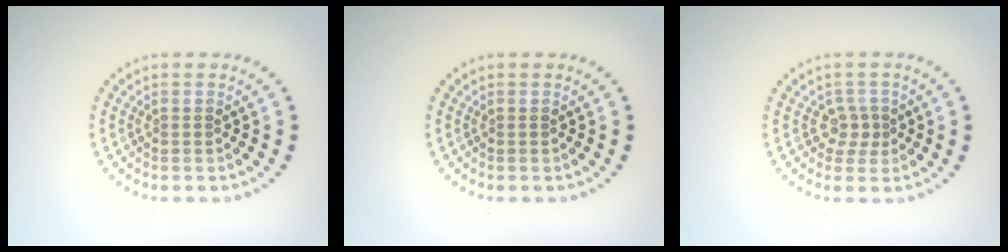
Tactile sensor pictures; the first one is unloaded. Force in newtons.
{"total": 0.0}
{"total": 1.6, "press": 1.3, "slide": 1.0}